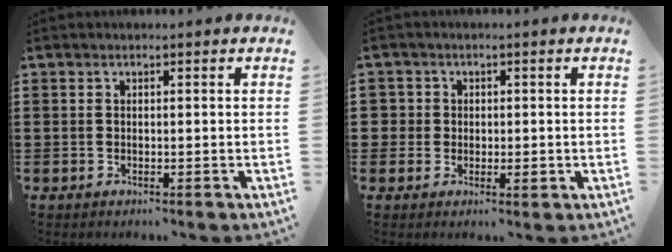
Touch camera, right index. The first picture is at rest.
{"total": 2.3, "force": [0.2, 2.3, 0.5], "torque": [-0.019, 0.008, 0.002]}